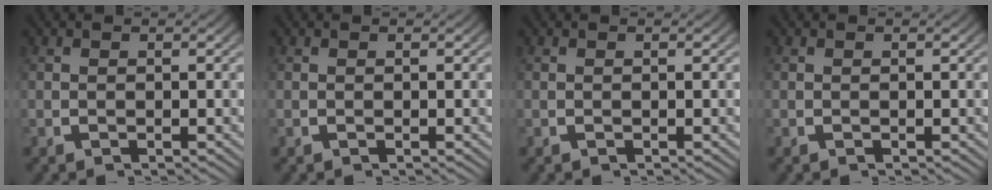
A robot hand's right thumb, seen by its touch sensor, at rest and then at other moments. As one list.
[{"total": 0.0}, {"total": 0.0}, {"total": 0.0}]